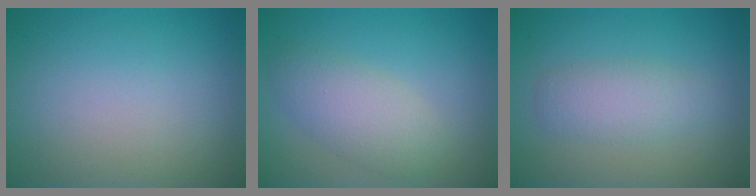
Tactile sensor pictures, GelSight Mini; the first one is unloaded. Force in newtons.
{"total": 3.8, "press": 3.8, "slide": 0.1}
{"total": 2.8, "press": 2.8, "slide": 0.1}